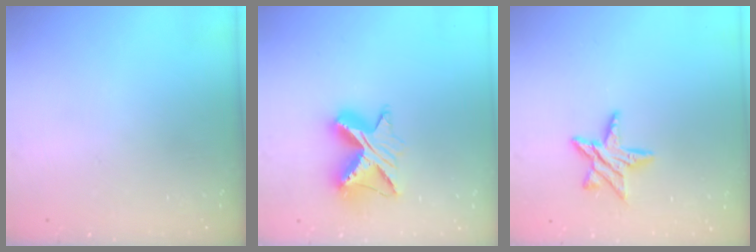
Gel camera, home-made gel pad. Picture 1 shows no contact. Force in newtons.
{"total": 9.8, "press": 9.8, "slide": 1.0}
{"total": 10.0, "press": 10.0, "slide": 0.6}